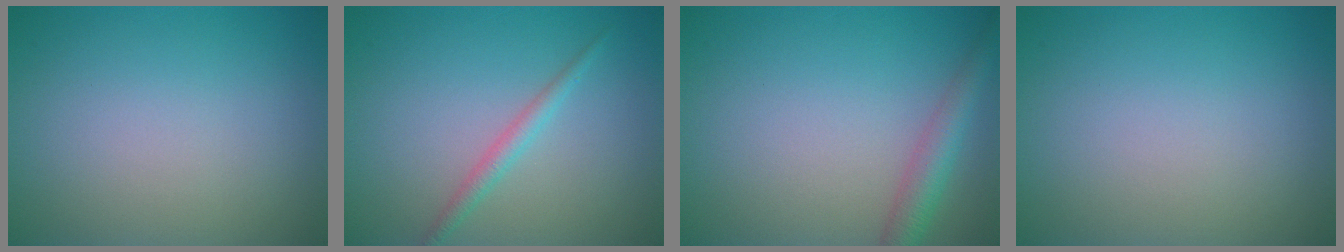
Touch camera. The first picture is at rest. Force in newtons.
{"total": 1.6, "press": 1.6, "slide": 0.0}
{"total": 3.1, "press": 3.1, "slide": 0.2}
{"total": 0.0}